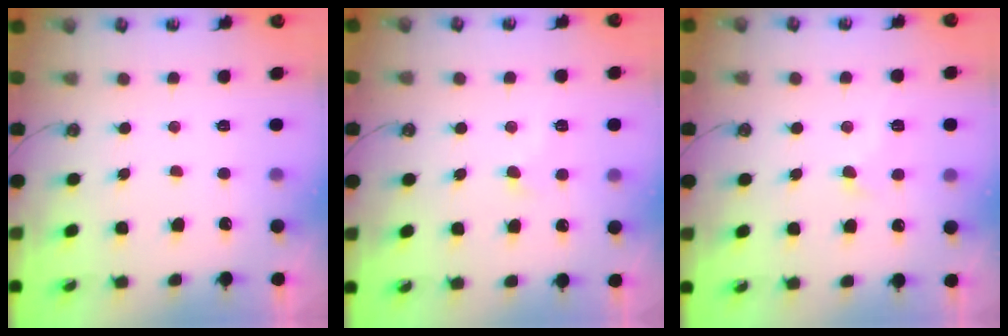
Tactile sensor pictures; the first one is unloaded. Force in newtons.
{"total": 1.9, "press": 1.8, "slide": 0.5}
{"total": 2.2, "press": 2.1, "slide": 0.6}